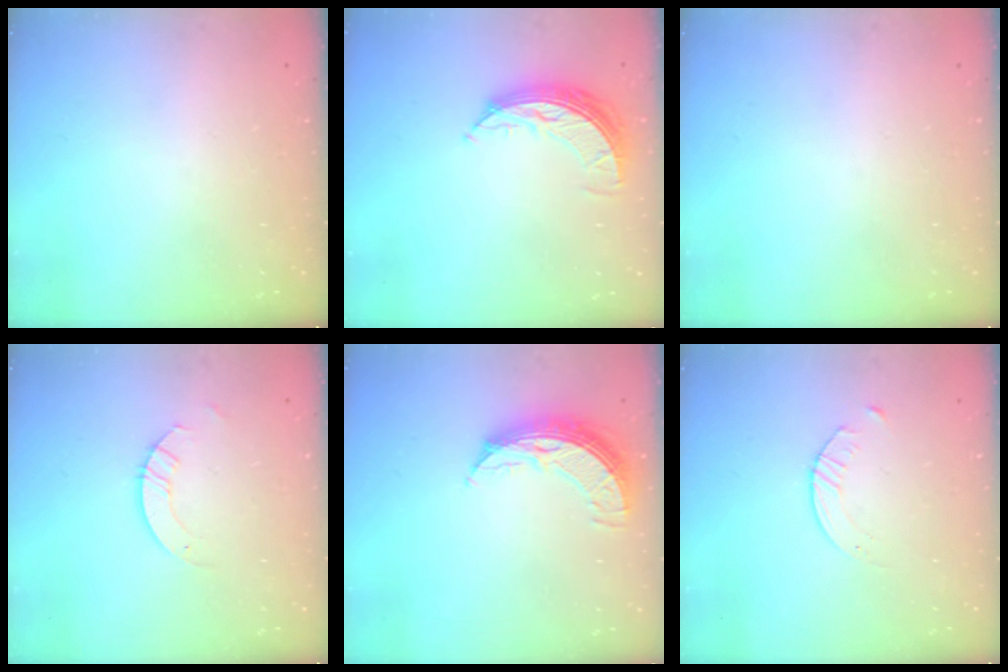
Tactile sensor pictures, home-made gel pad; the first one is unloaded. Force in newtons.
{"total": 8.4, "press": 8.4, "slide": 0.7}
{"total": 0.0}
{"total": 2.6, "press": 2.6, "slide": 0.2}
{"total": 9.0, "press": 9.0, "slide": 0.9}
{"total": 2.8, "press": 2.7, "slide": 0.3}